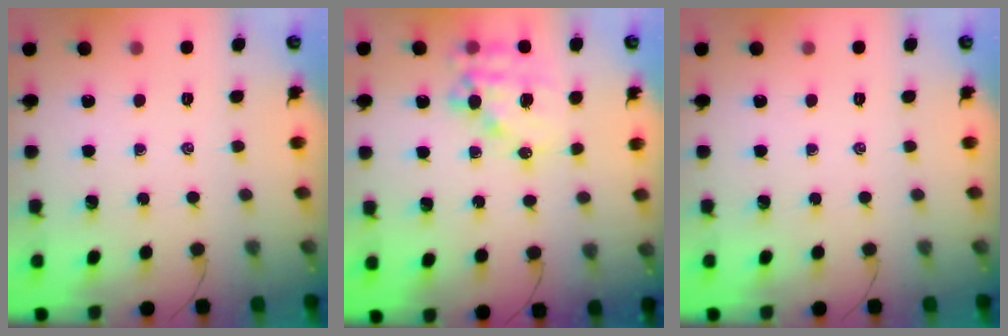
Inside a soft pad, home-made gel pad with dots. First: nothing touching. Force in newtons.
{"total": 12.0, "press": 11.7, "slide": 3.0}
{"total": 0.0}